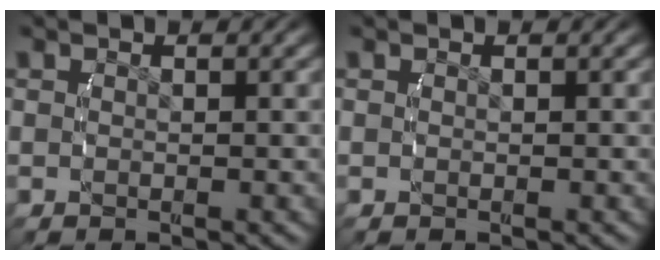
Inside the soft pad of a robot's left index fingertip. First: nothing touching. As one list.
[{"total": 0.0}]